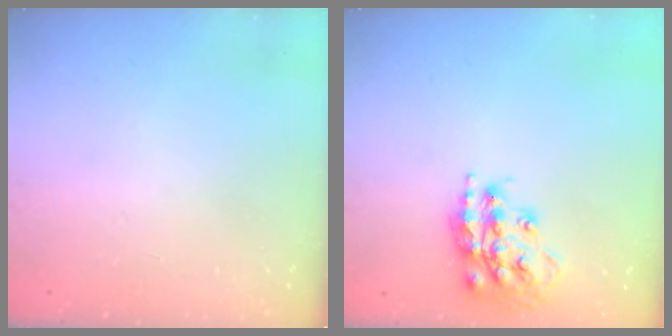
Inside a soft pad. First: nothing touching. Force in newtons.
{"total": 16.8, "press": 16.7, "slide": 1.5}